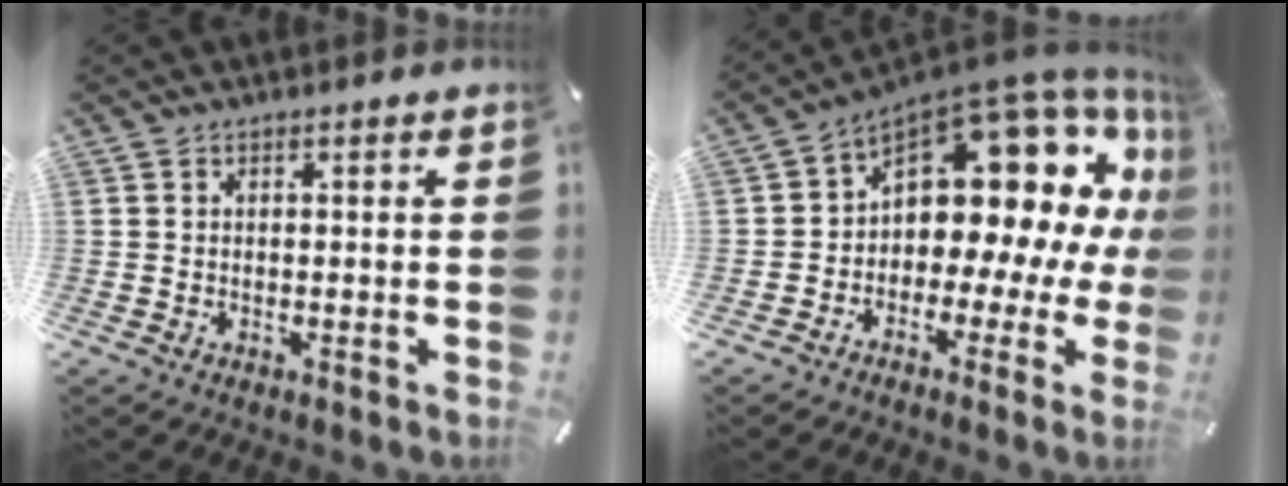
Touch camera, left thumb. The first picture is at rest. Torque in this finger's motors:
{"motor_torque": [0.95, 1.06, 1.19, -0.67, 0.45]}